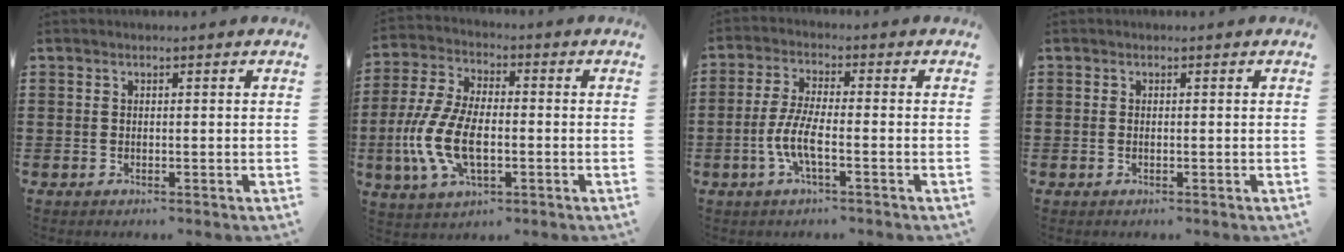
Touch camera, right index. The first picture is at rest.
{"total": 10.8, "force": [-2.6, 5.3, 9.1], "torque": [-0.220, -0.012, -0.054]}
{"total": 5.9, "force": [-2.1, 1.3, 5.3], "torque": [-0.125, -0.012, -0.048]}
{"total": 0.0}